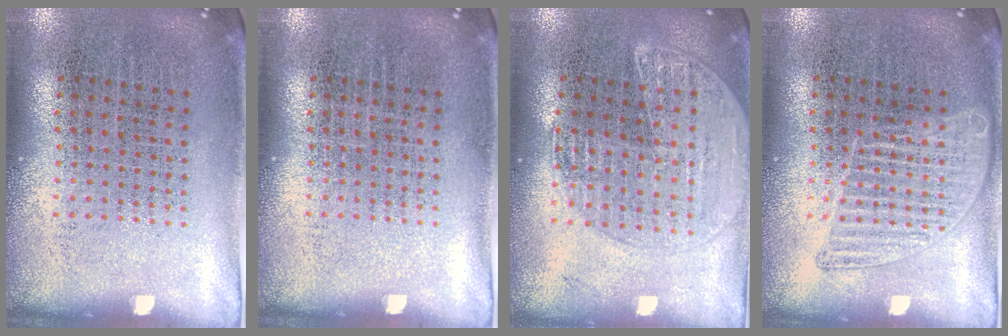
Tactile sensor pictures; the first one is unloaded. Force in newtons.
{"total": 0.0}
{"total": 1.6, "press": 1.6, "slide": 0.5}
{"total": 1.7, "press": 1.7, "slide": 0.3}